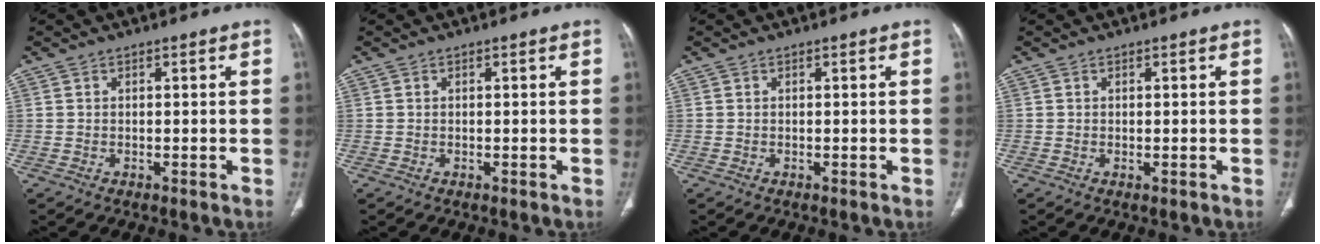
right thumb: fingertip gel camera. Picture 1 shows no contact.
{"total": 0.0}
{"total": 0.0}
{"total": 0.0}